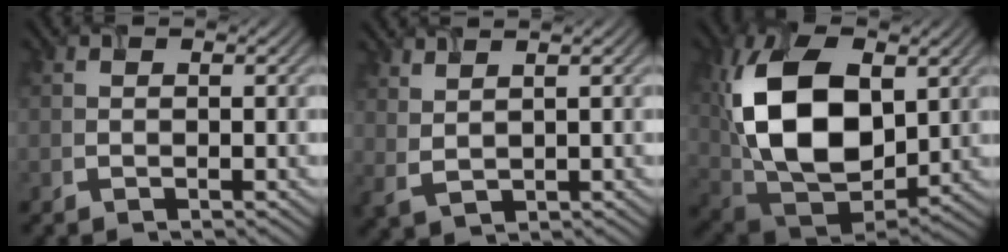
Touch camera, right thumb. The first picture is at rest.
{"total": 2.0, "force": [1.7, -0.2, 1.1], "torque": [-0.030, 0.005, 0.051]}
{"total": 16.8, "force": [3.0, 10.2, 13.0], "torque": [-0.280, 0.005, 0.069]}